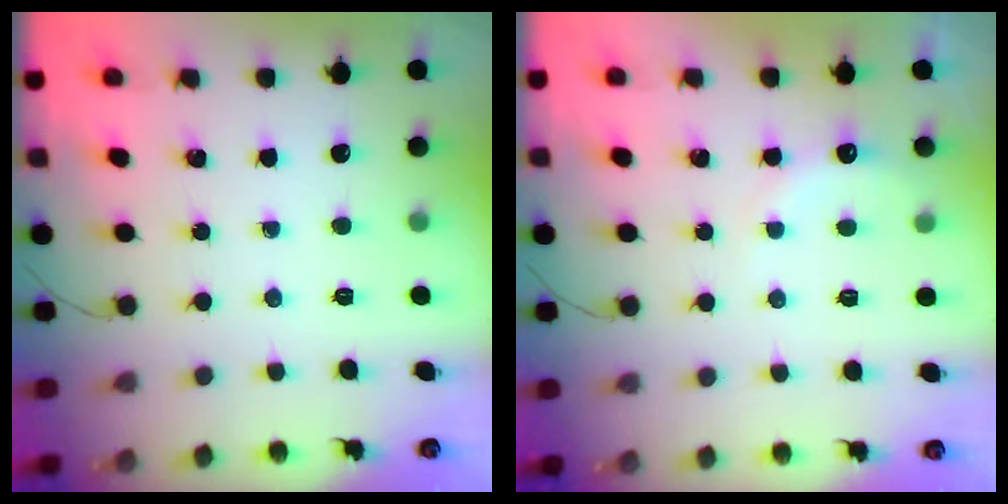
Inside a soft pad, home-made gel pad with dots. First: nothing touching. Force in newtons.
{"total": 5.5, "press": 5.4, "slide": 1.0}